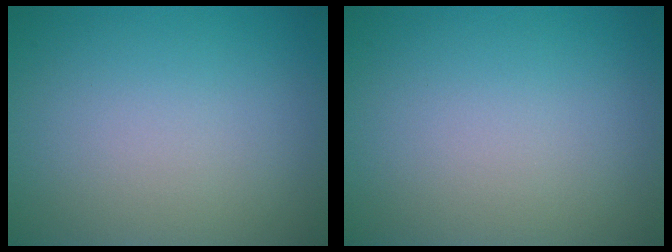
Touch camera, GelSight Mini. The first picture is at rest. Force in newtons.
{"total": 0.0}